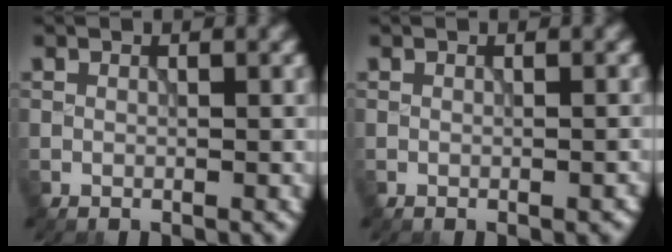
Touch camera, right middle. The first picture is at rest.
{"total": 0.6, "force": [-0.4, 0.2, 0.5], "torque": [-0.008, -0.001, -0.003]}